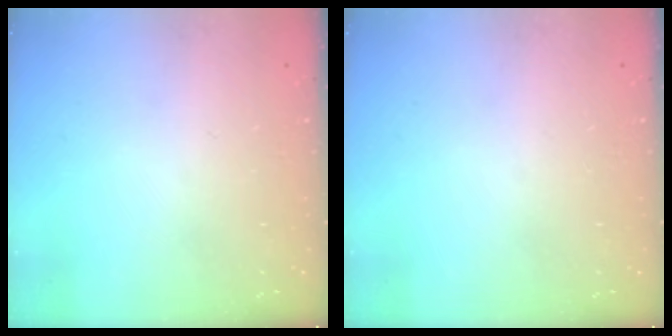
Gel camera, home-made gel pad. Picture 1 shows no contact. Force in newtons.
{"total": 0.0}